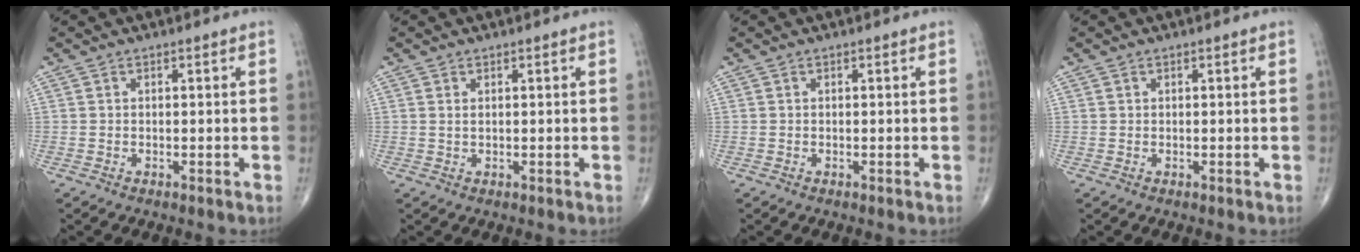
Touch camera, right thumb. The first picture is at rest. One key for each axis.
{"total": 0.9, "fx": 0.4, "fy": 0.3, "fz": 0.7, "tx": -0.015, "ty": 0.002, "tz": 0.011}
{"total": 0.0}
{"total": 0.0}